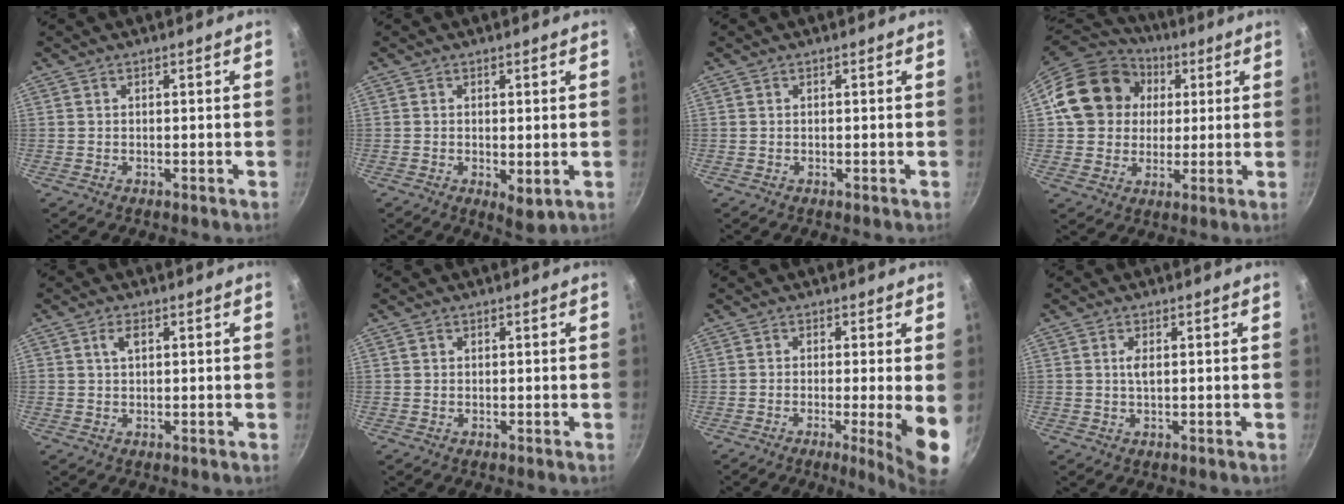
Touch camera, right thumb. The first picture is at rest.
{"total": 3.7, "force": [-0.4, 1.7, 3.3], "torque": [-0.050, -0.014, -0.001]}
{"total": 0.0}
{"total": 18.0, "force": [3.8, 15.4, 8.4], "torque": [-0.132, 0.029, 0.060]}
{"total": 2.4, "force": [0.9, 1.4, 1.8], "torque": [-0.028, 0.001, 0.017]}
{"total": 0.6, "force": [0.2, 0.5, 0.1], "torque": [0.000, 0.004, 0.002]}
{"total": 8.4, "force": [-1.5, 0.7, 8.2], "torque": [-0.112, -0.010, -0.021]}
{"total": 1.8, "force": [0.4, 0.8, 1.6], "torque": [-0.033, 0.000, 0.011]}